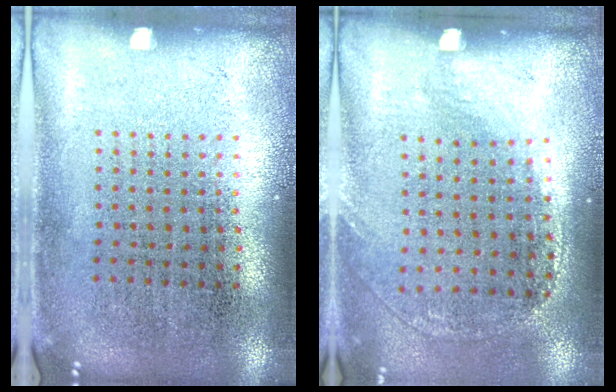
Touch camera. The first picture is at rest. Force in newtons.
{"total": 1.4, "press": 1.0, "slide": 1.0}